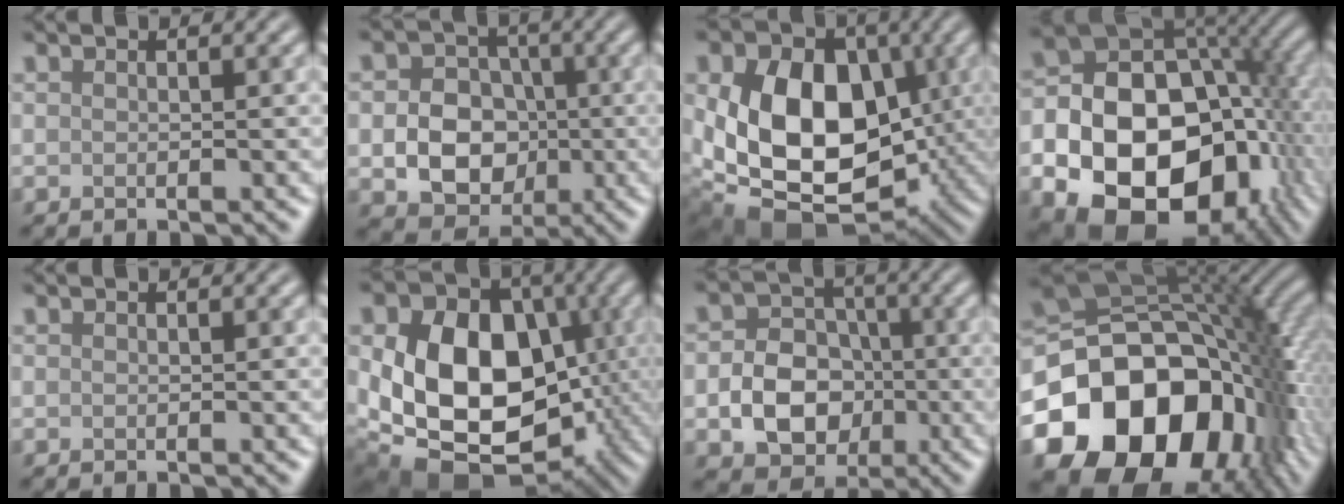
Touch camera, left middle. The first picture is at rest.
{"total": 7.3, "force": [-1.1, 6.1, 3.7], "torque": [-0.043, -0.007, -0.032]}
{"total": 15.3, "force": [-0.6, 10.8, 10.8], "torque": [-0.184, -0.019, -0.014]}
{"total": 22.1, "force": [-5.7, 17.0, 12.9], "torque": [-0.220, -0.039, -0.093]}
{"total": 0.0}
{"total": 17.4, "force": [-1.9, 13.1, 11.3], "torque": [-0.177, -0.002, -0.043]}
{"total": 6.4, "force": [-1.5, 5.1, 3.5], "torque": [-0.052, -0.001, -0.028]}
{"total": 18.8, "force": [-5.9, 13.4, 11.8], "torque": [-0.211, -0.032, -0.090]}